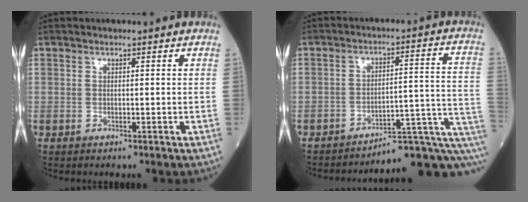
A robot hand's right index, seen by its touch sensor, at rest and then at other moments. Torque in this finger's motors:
{"motor_torque": [0.05, -0.64, -0.37, -0.20]}